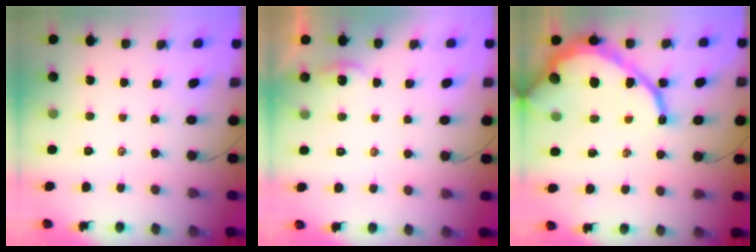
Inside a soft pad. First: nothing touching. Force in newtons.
{"total": 2.0, "press": 2.0, "slide": 0.1}
{"total": 19.6, "press": 19.5, "slide": 1.8}